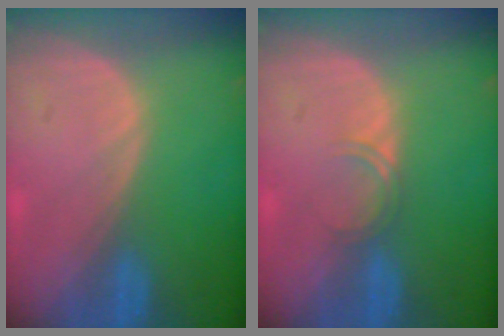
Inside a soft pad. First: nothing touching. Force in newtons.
{"total": 1.7, "press": 1.7, "slide": 0.3}